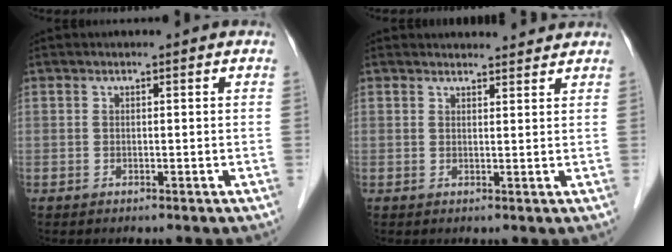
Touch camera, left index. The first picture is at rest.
{"total": 3.7, "force": [3.6, 0.9, 0.2], "torque": [0.001, 0.005, 0.033]}